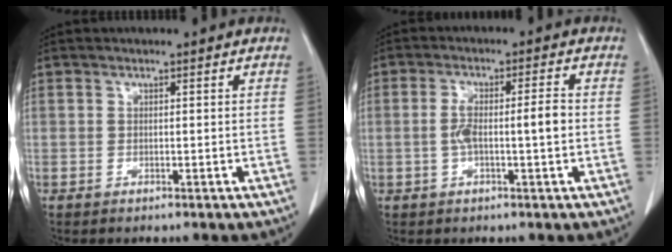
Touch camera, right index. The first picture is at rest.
{"total": 5.8, "force": [-0.6, 0.8, 5.7], "torque": [-0.113, 0.016, -0.008]}